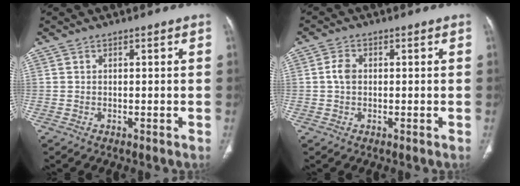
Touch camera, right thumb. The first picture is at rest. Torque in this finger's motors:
{"motor_torque": [0.45, 0.82, 0.60, -0.44, 0.02]}